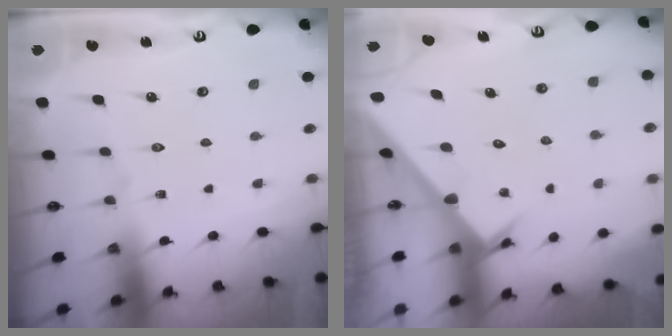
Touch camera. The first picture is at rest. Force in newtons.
{"total": 2.8, "press": 2.8, "slide": 0.1}